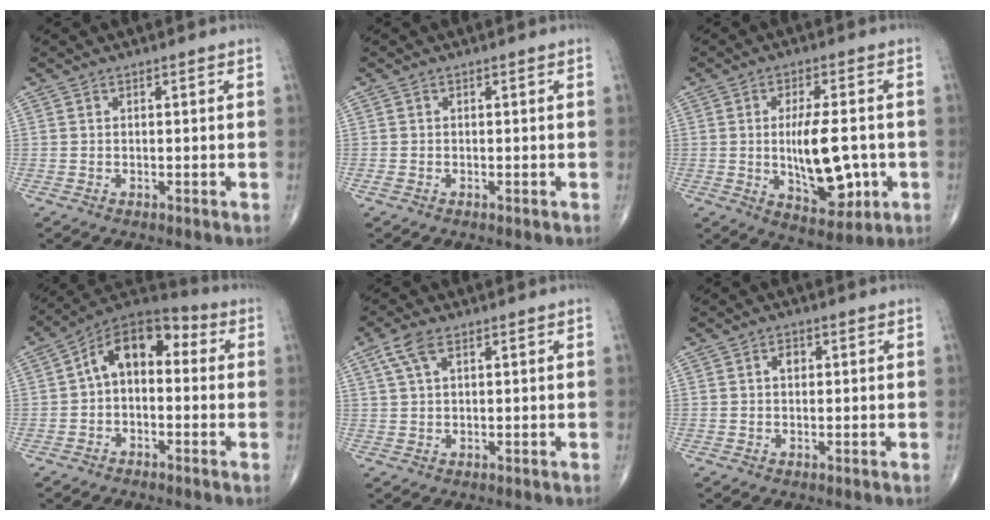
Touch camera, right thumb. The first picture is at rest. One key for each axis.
{"total": 0.6, "fx": -0.3, "fy": 0.4, "fz": 0.4, "tx": -0.011, "ty": 0.000, "tz": -0.005}
{"total": 12.5, "fx": -1.3, "fy": 5.5, "fz": 11.2, "tx": -0.162, "ty": -0.004, "tz": -0.008}
{"total": 11.2, "fx": 0.7, "fy": 6.9, "fz": 8.7, "tx": -0.111, "ty": 0.043, "tz": -0.008}
{"total": 4.4, "fx": 2.1, "fy": 2.0, "fz": 3.3, "tx": -0.074, "ty": 0.012, "tz": 0.045}
{"total": 1.8, "fx": 0.4, "fy": 1.3, "fz": 1.2, "tx": -0.014, "ty": 0.003, "tz": 0.003}